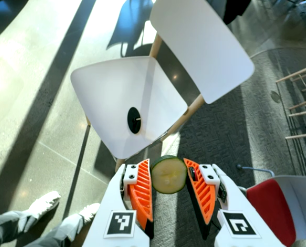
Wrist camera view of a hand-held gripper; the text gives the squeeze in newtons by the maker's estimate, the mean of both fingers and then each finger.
{"total": 8.7, "left": 8.8, "right": 8.7}